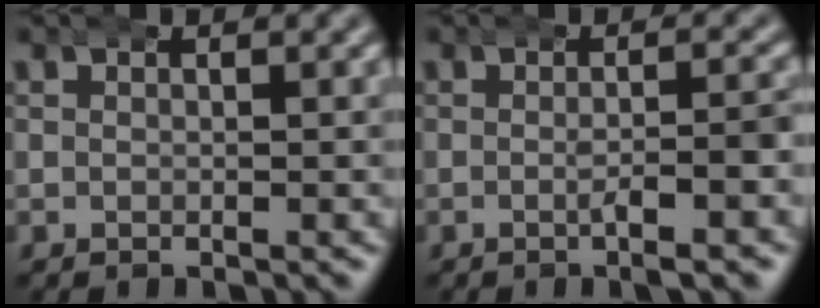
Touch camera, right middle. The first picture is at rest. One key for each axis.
{"total": 2.5, "fx": -0.6, "fy": 0.4, "fz": 2.4, "tx": -0.024, "ty": 0.003, "tz": -0.024}